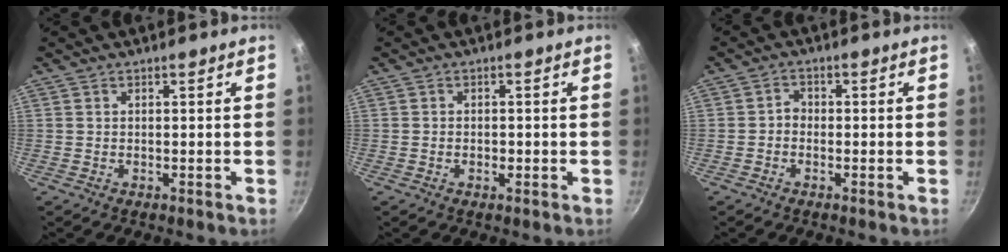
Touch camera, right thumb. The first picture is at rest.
{"total": 1.5, "force": [-0.4, 1.0, 1.0], "torque": [-0.017, 0.004, -0.009]}
{"total": 1.9, "force": [-0.8, 1.5, 0.9], "torque": [-0.010, 0.014, -0.019]}